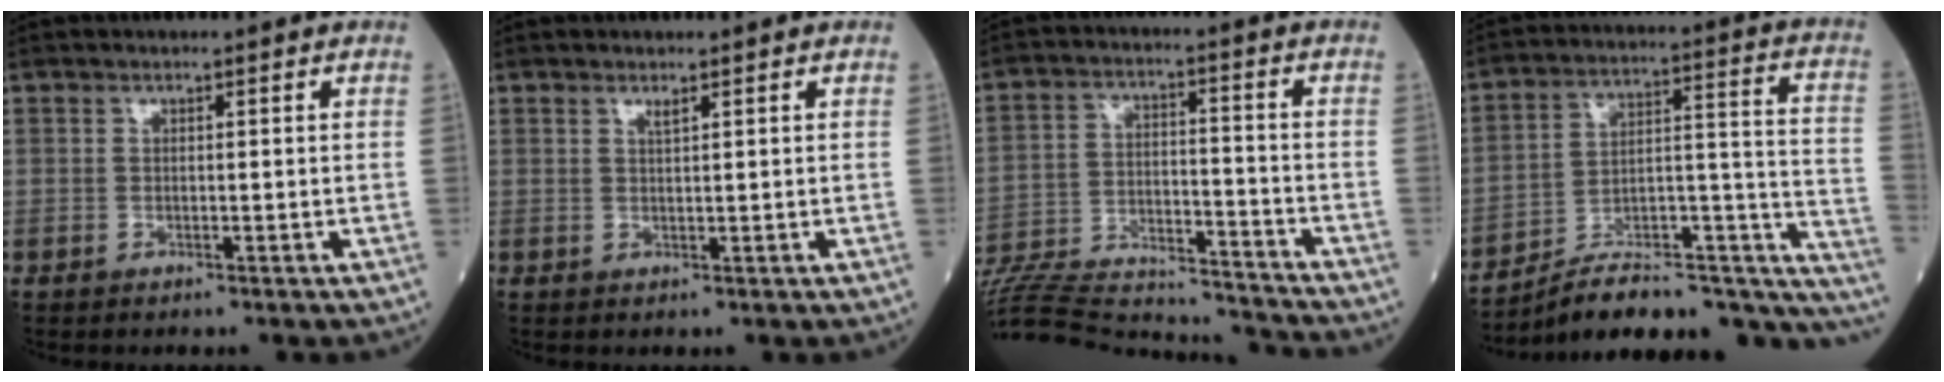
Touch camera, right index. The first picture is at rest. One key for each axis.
{"total": 0.8, "fx": 0.6, "fy": 0.0, "fz": 0.6, "tx": -0.011, "ty": -0.004, "tz": 0.011}
{"total": 24.5, "fx": -23.0, "fy": 3.6, "fz": 7.4, "tx": -0.165, "ty": -0.010, "tz": -0.349}
{"total": 23.5, "fx": -19.1, "fy": 6.0, "fz": 12.3, "tx": -0.109, "ty": 0.057, "tz": -0.273}